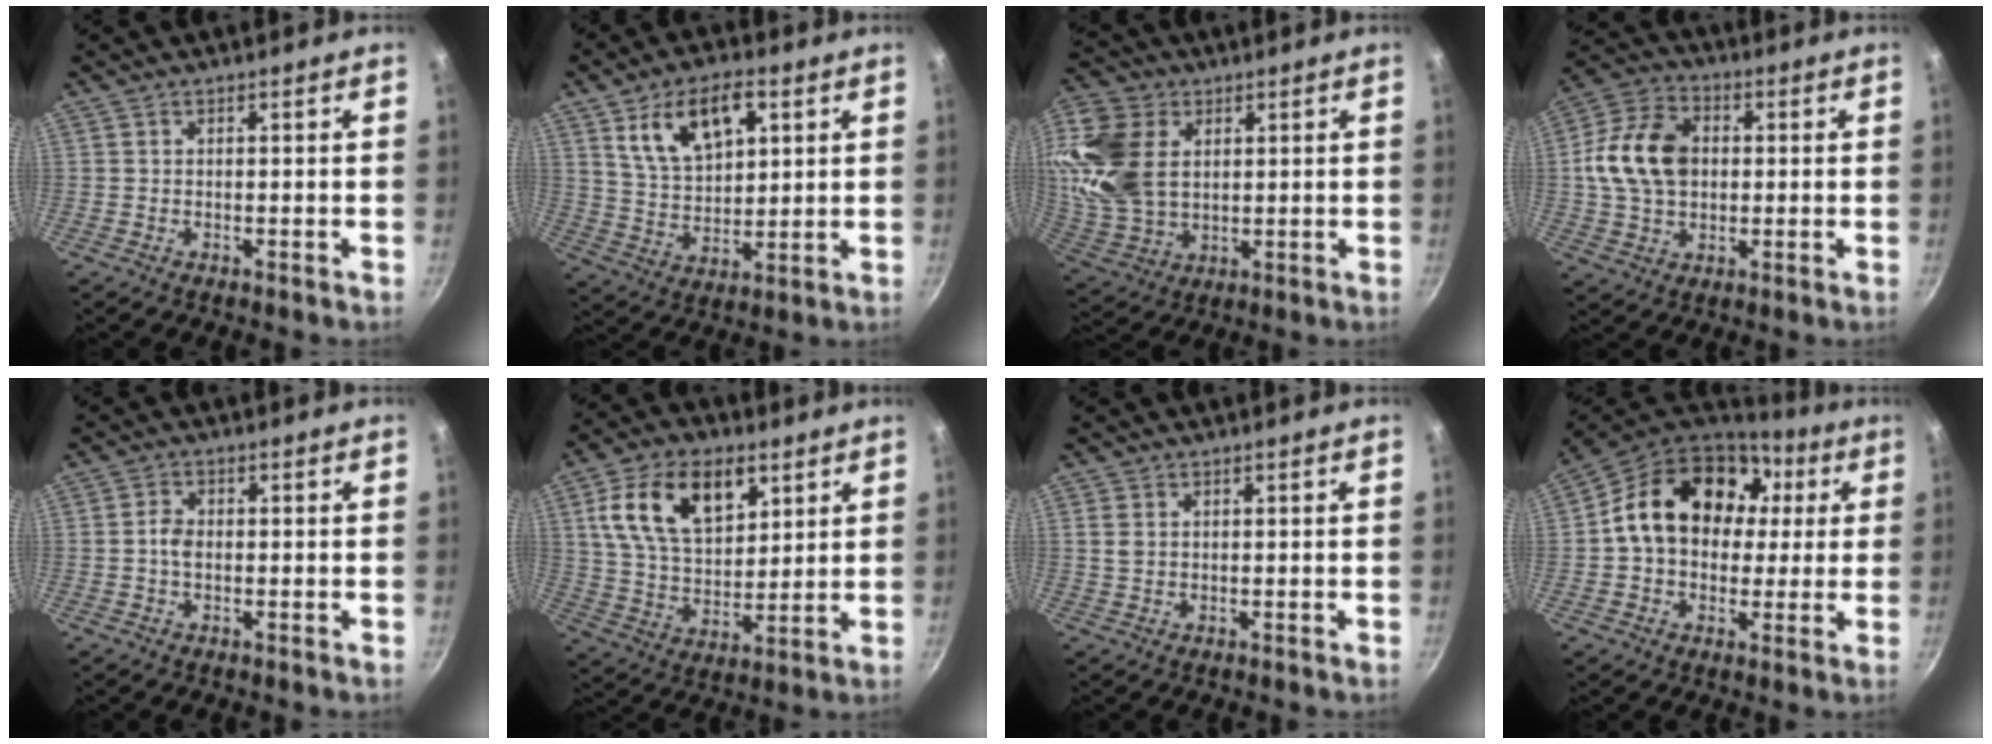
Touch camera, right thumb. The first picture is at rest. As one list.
[{"total": 15.1, "force": [6.0, 8.6, 10.8], "torque": [-0.158, -0.013, 0.110]}, {"total": 17.0, "force": [4.2, 11.9, 11.4], "torque": [-0.217, -0.015, 0.088]}, {"total": 14.3, "force": [1.2, 10.4, 9.7], "torque": [-0.161, 0.016, 0.010]}, {"total": 2.8, "force": [-0.3, 1.9, 2.0], "torque": [-0.033, 0.008, -0.008]}, {"total": 17.6, "force": [7.1, 10.6, 12.1], "torque": [-0.186, -0.017, 0.127]}, {"total": 1.8, "force": [0.5, 1.4, 1.1], "torque": [-0.021, -0.001, 0.010]}, {"total": 20.2, "force": [3.8, 15.1, 12.9], "torque": [-0.192, 0.034, 0.054]}]